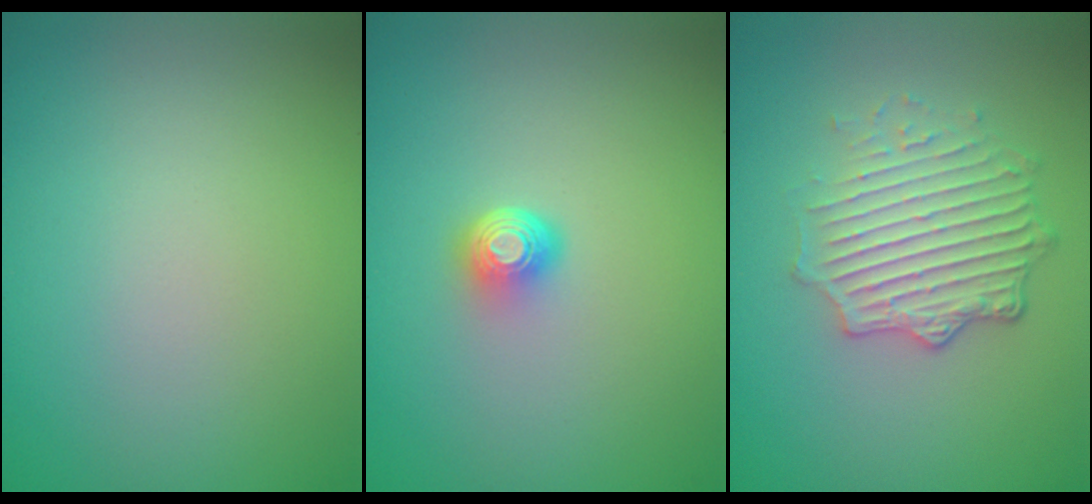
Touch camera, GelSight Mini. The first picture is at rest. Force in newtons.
{"total": 2.0, "press": 1.3, "slide": 1.6}
{"total": 4.8, "press": 3.6, "slide": 3.2}